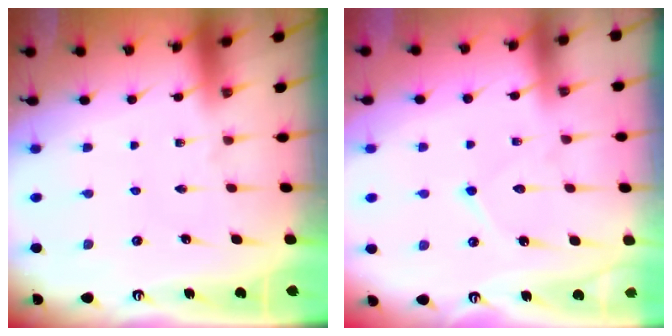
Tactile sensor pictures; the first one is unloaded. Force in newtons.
{"total": 5.7, "press": 5.7, "slide": 0.6}